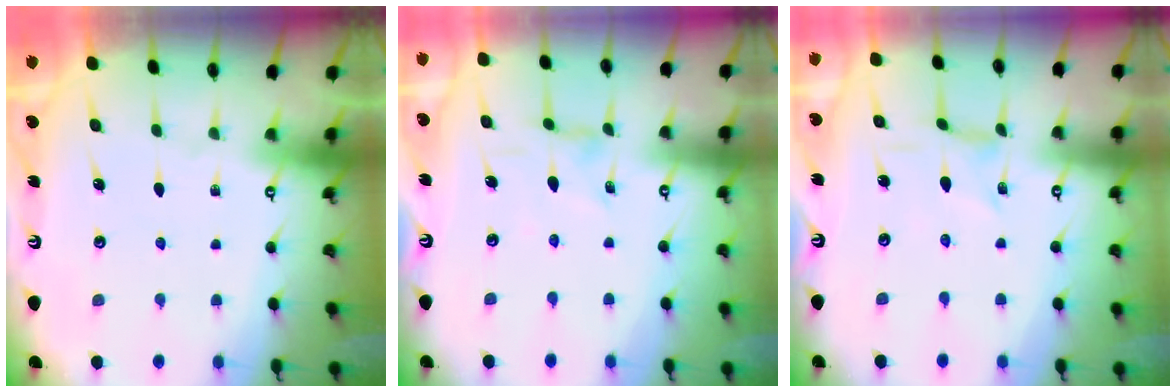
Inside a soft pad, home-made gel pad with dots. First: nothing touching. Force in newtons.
{"total": 2.2, "press": 2.2, "slide": 0.4}
{"total": 0.0}